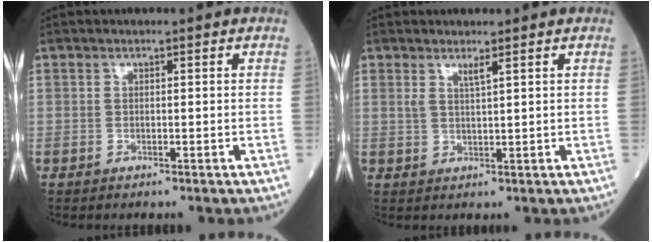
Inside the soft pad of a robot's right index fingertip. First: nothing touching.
{"total": 1.8, "force": [1.2, -0.1, 1.3], "torque": [-0.027, -0.005, 0.024]}